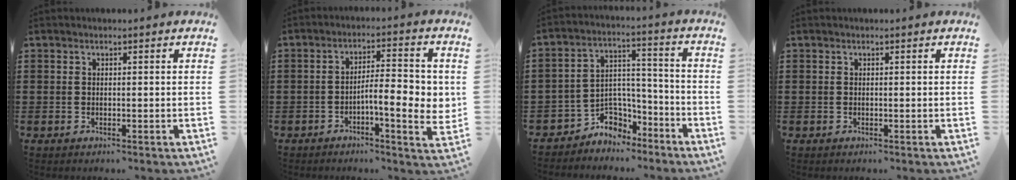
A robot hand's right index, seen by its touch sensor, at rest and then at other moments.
{"total": 7.5, "force": [-1.4, 2.2, 7.1], "torque": [-0.105, -0.002, -0.027]}
{"total": 5.0, "force": [-3.9, 3.2, 0.0], "torque": [-0.012, 0.010, -0.077]}
{"total": 0.0}